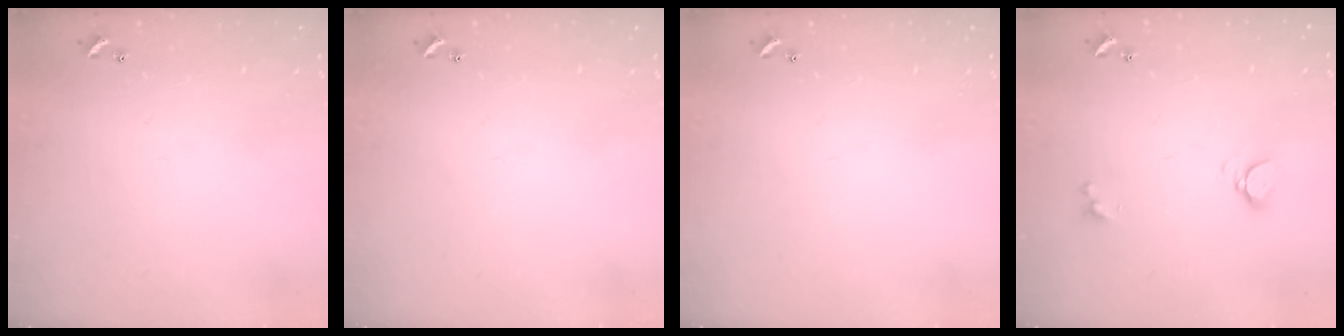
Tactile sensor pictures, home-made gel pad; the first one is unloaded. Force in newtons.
{"total": 0.0}
{"total": 0.0}
{"total": 4.4, "press": 4.4, "slide": 0.6}